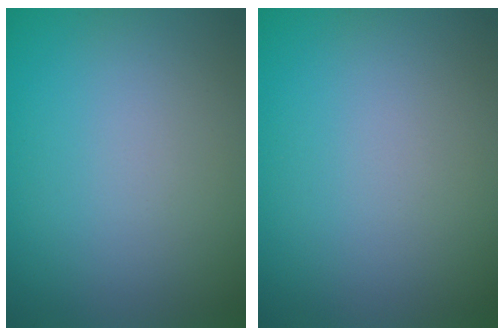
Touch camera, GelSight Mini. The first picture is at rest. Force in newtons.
{"total": 0.0}